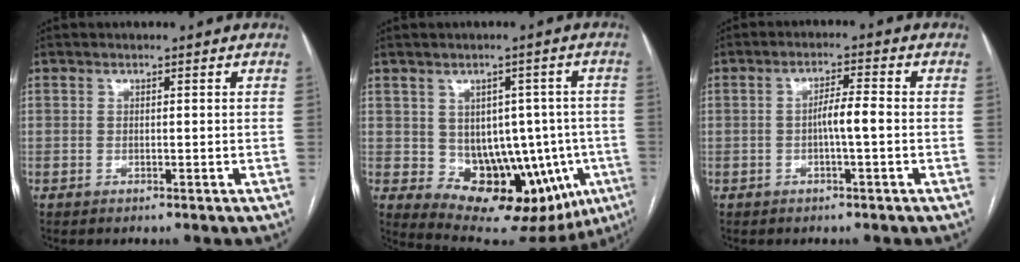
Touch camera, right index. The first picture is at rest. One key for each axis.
{"total": 14.2, "fx": -3.5, "fy": 9.5, "fz": 10.0, "tx": -0.107, "ty": 0.025, "tz": -0.020}
{"total": 3.6, "fx": -0.7, "fy": 0.0, "fz": 3.5, "tx": -0.059, "ty": 0.006, "tz": -0.011}